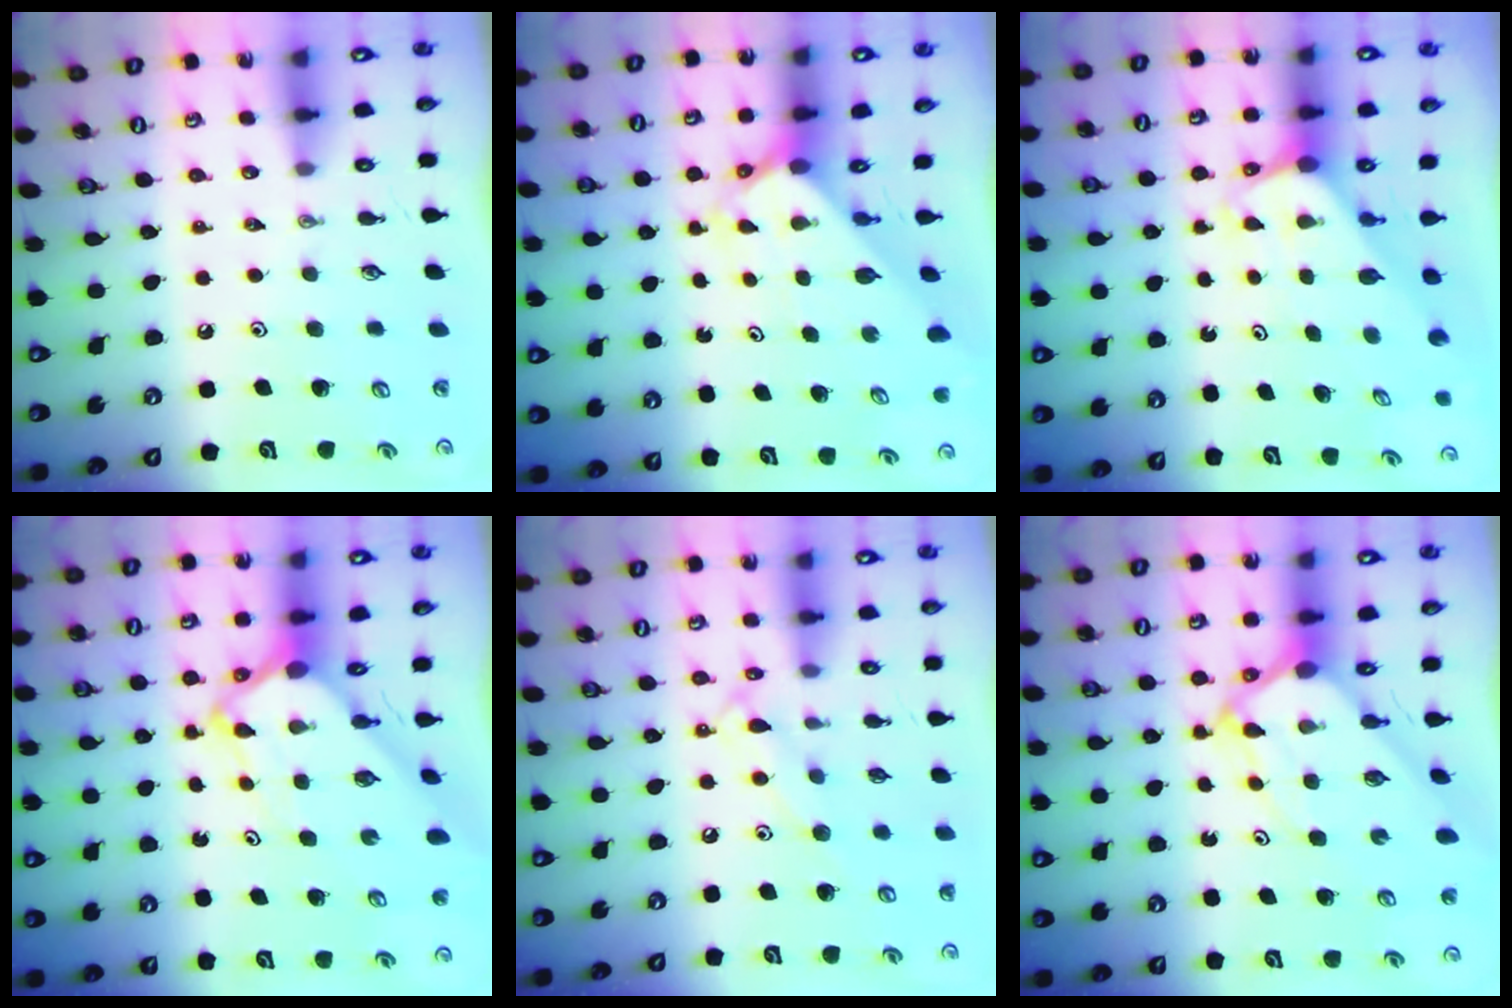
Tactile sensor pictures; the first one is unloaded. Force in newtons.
{"total": 2.4, "press": 2.4, "slide": 0.2}
{"total": 1.9, "press": 1.9, "slide": 0.1}
{"total": 5.8, "press": 5.8, "slide": 0.4}
{"total": 10.5, "press": 10.4, "slide": 0.7}
{"total": 6.9, "press": 6.9, "slide": 0.6}